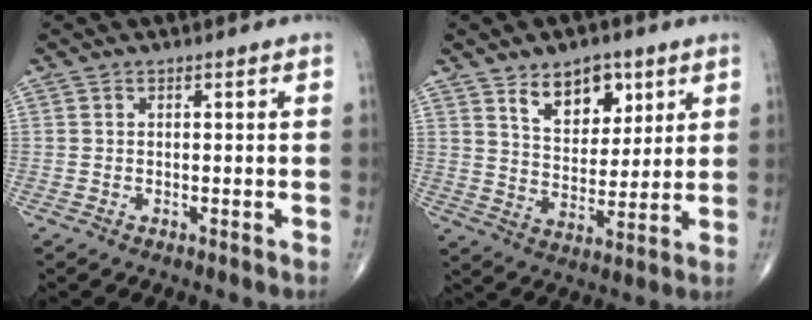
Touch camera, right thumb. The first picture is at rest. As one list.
[{"total": 10.9, "force": [5.9, 6.5, 6.4], "torque": [-0.065, -0.038, 0.103]}]